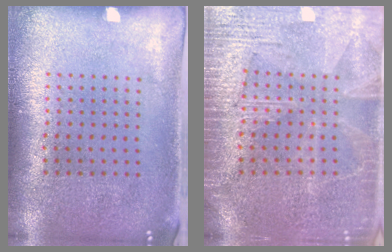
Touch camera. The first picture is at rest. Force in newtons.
{"total": 4.7, "press": 4.7, "slide": 0.7}